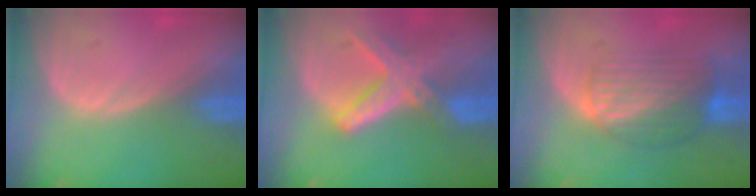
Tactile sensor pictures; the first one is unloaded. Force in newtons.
{"total": 8.2, "press": 7.1, "slide": 4.1}
{"total": 7.6, "press": 7.0, "slide": 3.1}